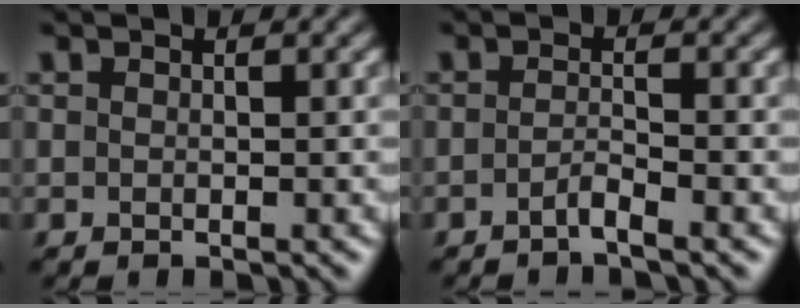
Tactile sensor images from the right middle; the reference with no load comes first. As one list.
[{"total": 1.4, "force": [-0.9, 0.1, 1.0], "torque": [-0.018, 0.003, -0.022]}]